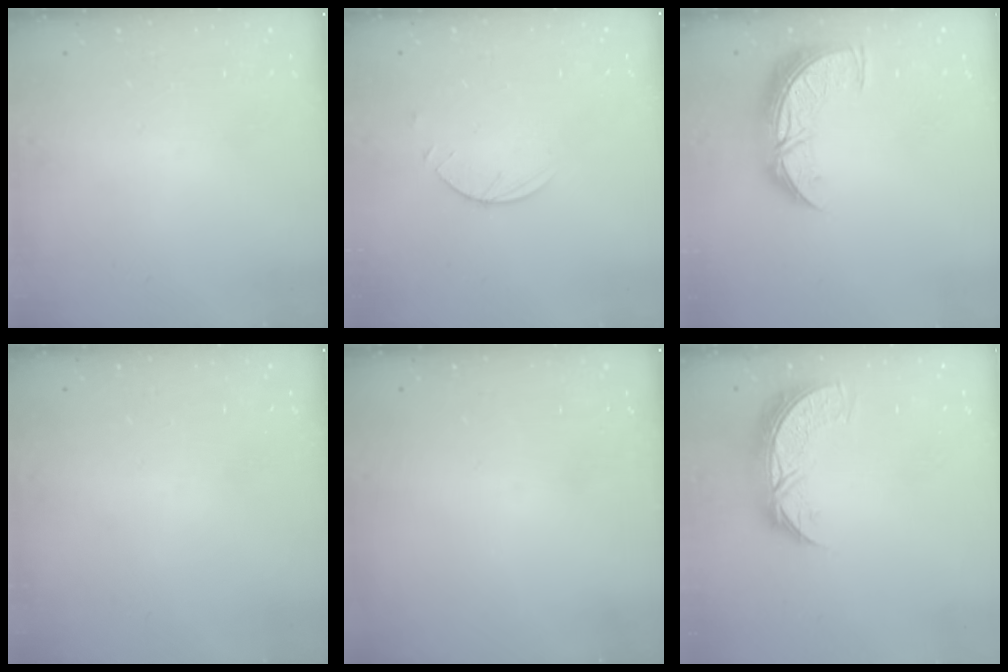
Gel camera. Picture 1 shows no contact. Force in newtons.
{"total": 2.5, "press": 2.4, "slide": 0.3}
{"total": 10.9, "press": 10.9, "slide": 0.9}
{"total": 0.0}
{"total": 0.0}
{"total": 9.2, "press": 9.2, "slide": 0.6}